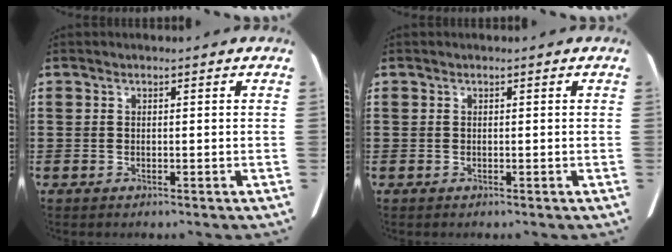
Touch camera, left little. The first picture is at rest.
{"total": 0.0}